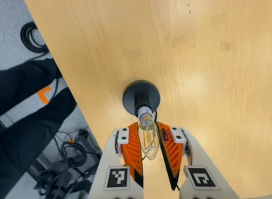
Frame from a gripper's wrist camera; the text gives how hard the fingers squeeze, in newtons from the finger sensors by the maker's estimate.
{"total": 12.6, "left": 11.4, "right": 13.9}